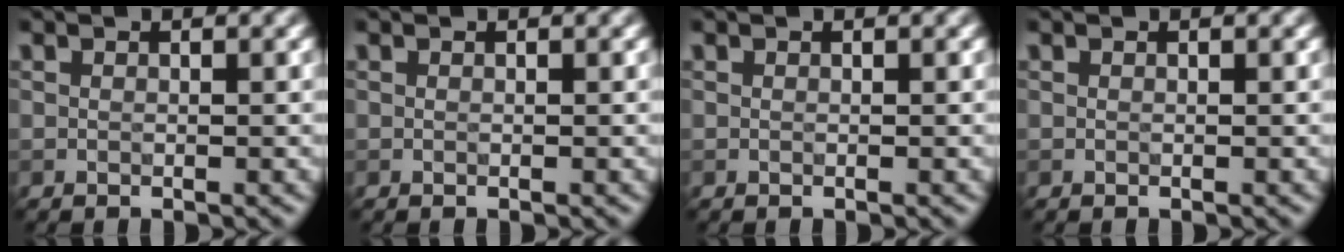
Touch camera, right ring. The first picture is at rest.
{"total": 0.0}
{"total": 0.0}
{"total": 0.0}